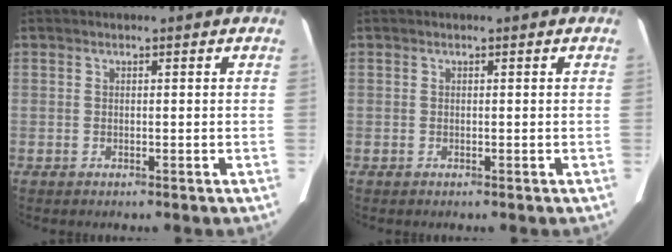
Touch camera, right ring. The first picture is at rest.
{"total": 0.0}